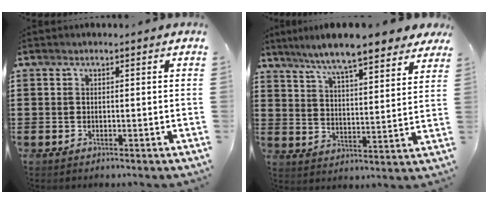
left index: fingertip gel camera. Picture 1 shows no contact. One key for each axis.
{"total": 8.3, "fx": 7.3, "fy": 0.4, "fz": 3.9, "tx": -0.105, "ty": -0.034, "tz": 0.124}